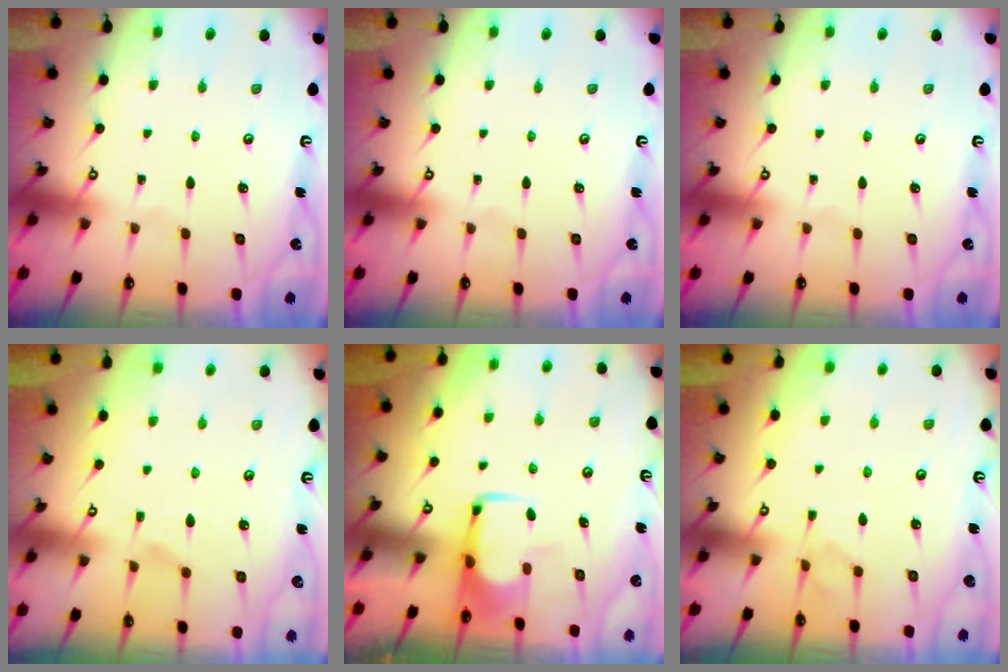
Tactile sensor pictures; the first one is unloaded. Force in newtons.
{"total": 0.0}
{"total": 0.0}
{"total": 2.4, "press": 2.1, "slide": 1.1}
{"total": 1.9, "press": 1.9, "slide": 0.4}
{"total": 2.0, "press": 1.6, "slide": 1.2}